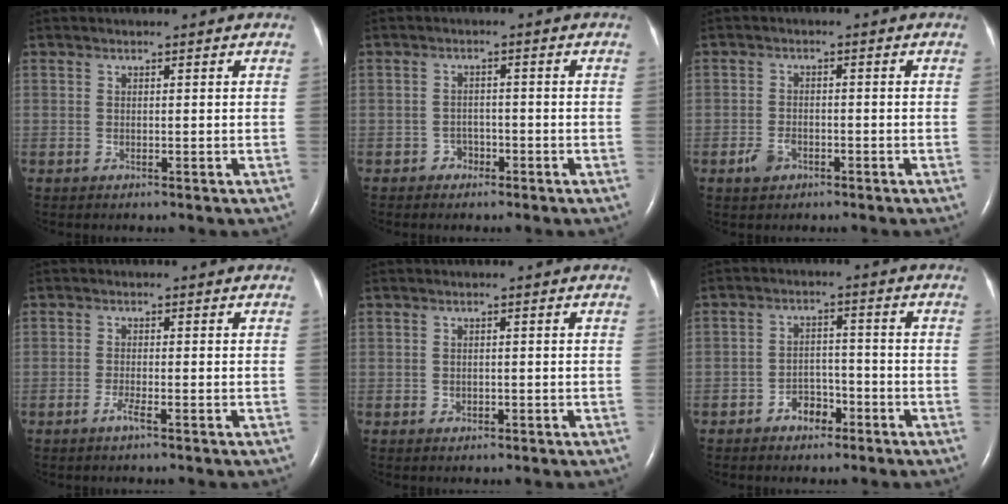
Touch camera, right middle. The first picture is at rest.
{"total": 1.9, "force": [-1.2, 1.4, 0.3], "torque": [-0.004, 0.007, -0.022]}
{"total": 2.6, "force": [-1.5, 1.6, 1.4], "torque": [-0.031, 0.001, -0.022]}
{"total": 1.6, "force": [-1.0, -0.1, 1.2], "torque": [-0.024, -0.001, -0.024]}
{"total": 0.6, "force": [-0.2, 0.5, 0.2], "torque": [0.000, 0.002, -0.004]}
{"total": 4.0, "force": [-2.5, 2.5, 1.9], "torque": [-0.029, 0.012, -0.040]}